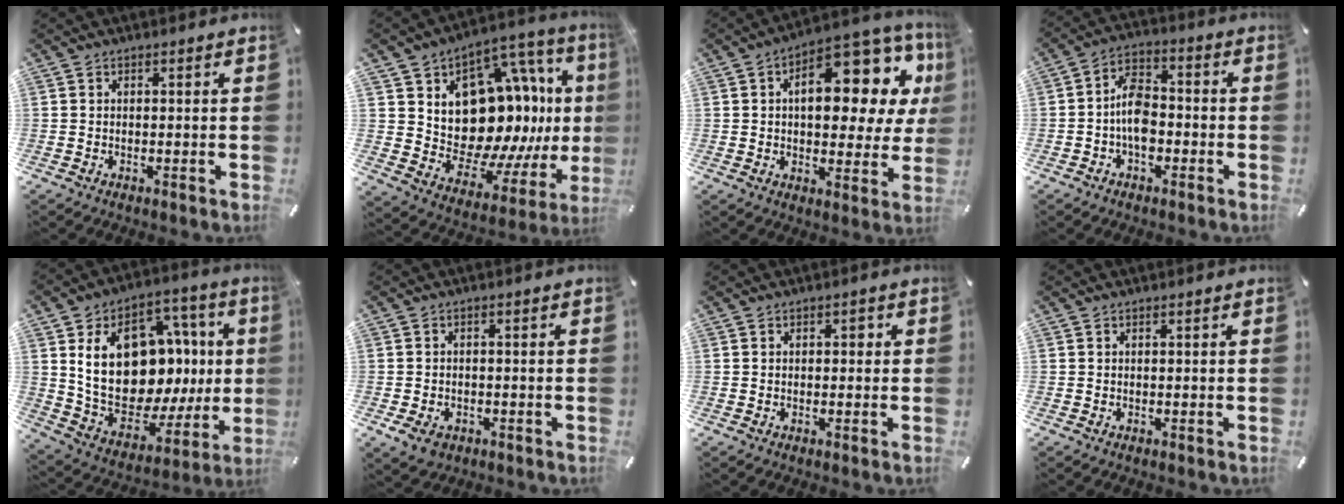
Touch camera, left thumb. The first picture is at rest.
{"total": 20.1, "force": [3.8, 15.1, 12.7], "torque": [-0.180, -0.059, 0.099]}
{"total": 18.2, "force": [6.8, 9.3, 14.1], "torque": [-0.186, -0.058, 0.107]}
{"total": 8.0, "force": [-2.3, 5.1, 5.8], "torque": [-0.107, 0.021, -0.039]}
{"total": 24.3, "force": [4.3, 17.4, 16.4], "torque": [-0.269, -0.034, 0.101]}
{"total": 3.7, "force": [-2.0, 2.8, 1.5], "torque": [-0.037, 0.006, -0.038]}
{"total": 1.4, "force": [0.0, 1.0, 1.0], "torque": [-0.013, 0.005, -0.005]}
{"total": 0.0}